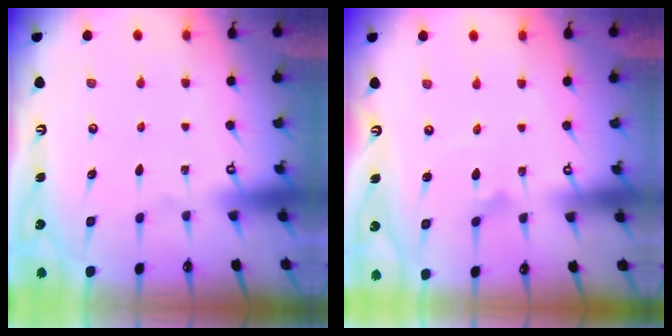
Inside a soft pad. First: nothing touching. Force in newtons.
{"total": 2.2, "press": 2.2, "slide": 0.2}